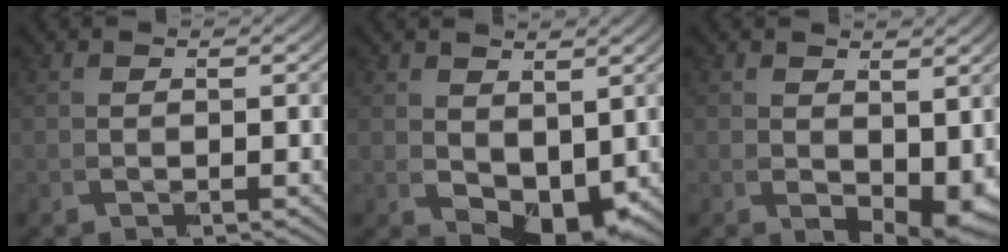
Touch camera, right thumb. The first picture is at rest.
{"total": 4.6, "force": [-0.3, 3.0, 3.5], "torque": [-0.067, -0.018, 0.005]}
{"total": 2.3, "force": [0.4, 0.8, 2.1], "torque": [-0.035, -0.014, 0.018]}